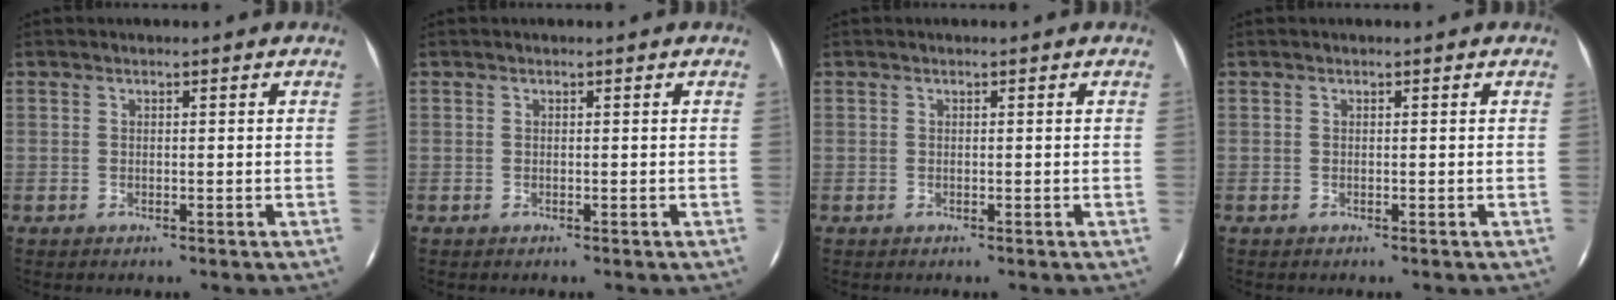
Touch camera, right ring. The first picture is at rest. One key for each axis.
{"total": 0.0}
{"total": 0.0}
{"total": 0.0}